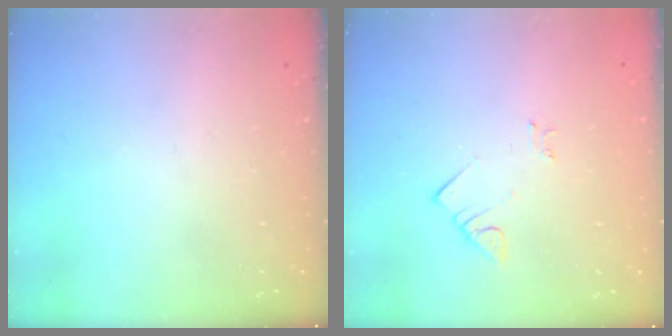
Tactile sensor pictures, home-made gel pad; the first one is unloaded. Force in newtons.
{"total": 2.7, "press": 2.7, "slide": 0.2}